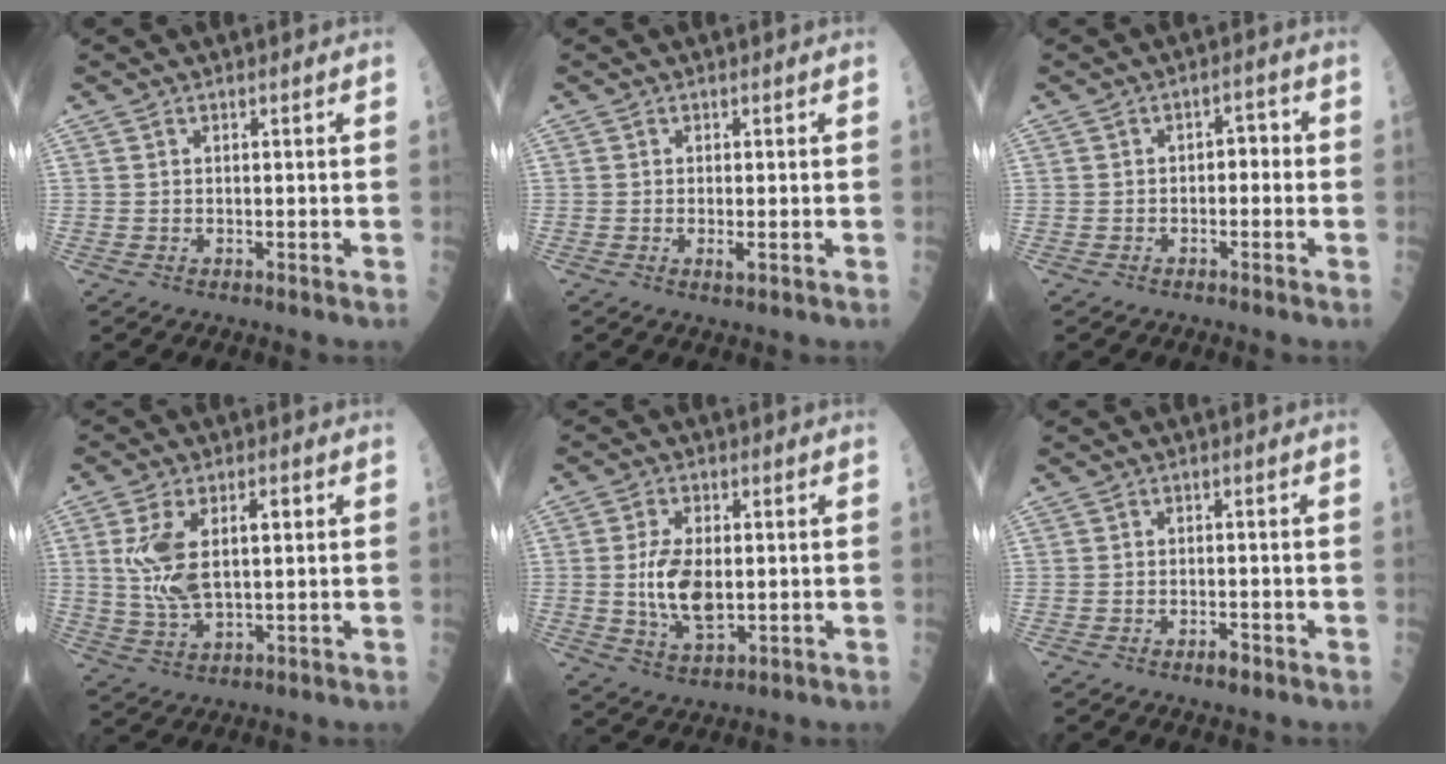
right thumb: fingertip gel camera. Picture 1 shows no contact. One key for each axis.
{"total": 1.5, "fx": -0.4, "fy": 0.3, "fz": 1.4, "tx": -0.026, "ty": -0.005, "tz": -0.007}
{"total": 3.1, "fx": -0.5, "fy": 2.1, "fz": 2.3, "tx": -0.014, "ty": 0.018, "tz": -0.014}
{"total": 11.1, "fx": 2.0, "fy": 5.3, "fz": 9.6, "tx": -0.191, "ty": 0.005, "tz": 0.044}
{"total": 9.5, "fx": 0.0, "fy": 4.8, "fz": 8.2, "tx": -0.153, "ty": -0.009, "tz": 0.006}
{"total": 1.8, "fx": -1.2, "fy": 0.6, "fz": 1.2, "tx": -0.016, "ty": 0.006, "tz": -0.020}